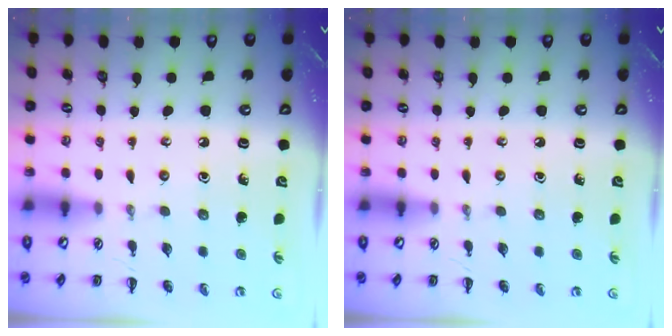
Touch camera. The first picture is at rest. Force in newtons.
{"total": 0.0}